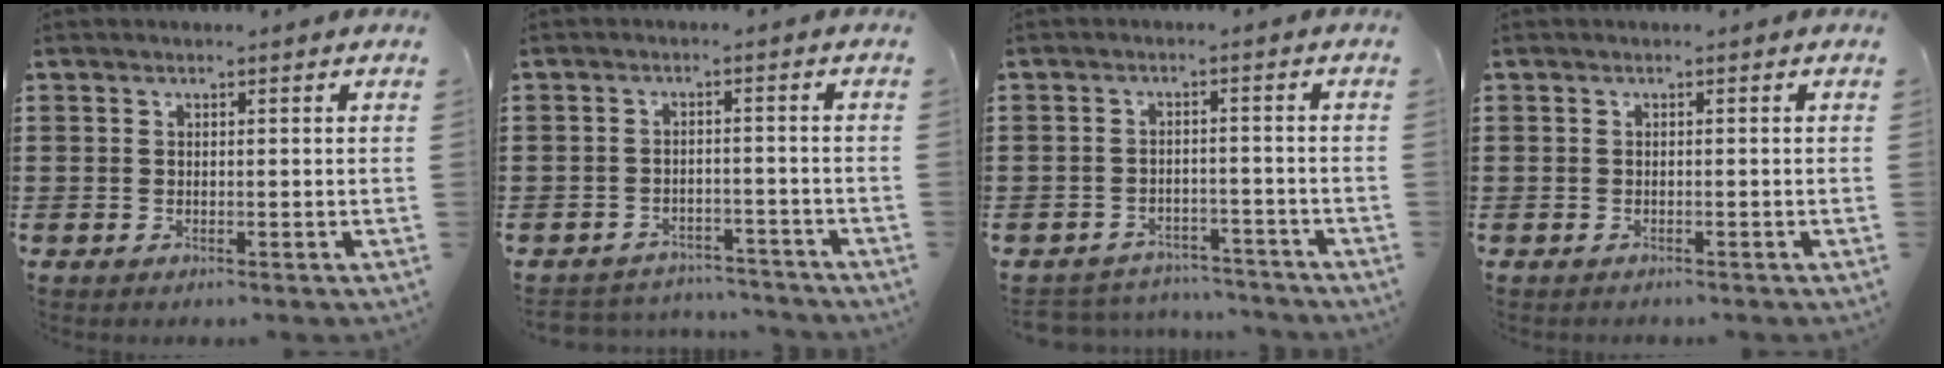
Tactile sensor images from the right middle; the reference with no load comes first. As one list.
[{"total": 3.2, "force": [-3.2, 0.6, 0.0], "torque": [-0.006, 0.002, -0.069]}, {"total": 3.6, "force": [-3.5, 0.6, -0.1], "torque": [-0.006, 0.002, -0.076]}, {"total": 0.5, "force": [-0.5, 0.2, -0.1], "torque": [0.002, 0.004, -0.012]}]